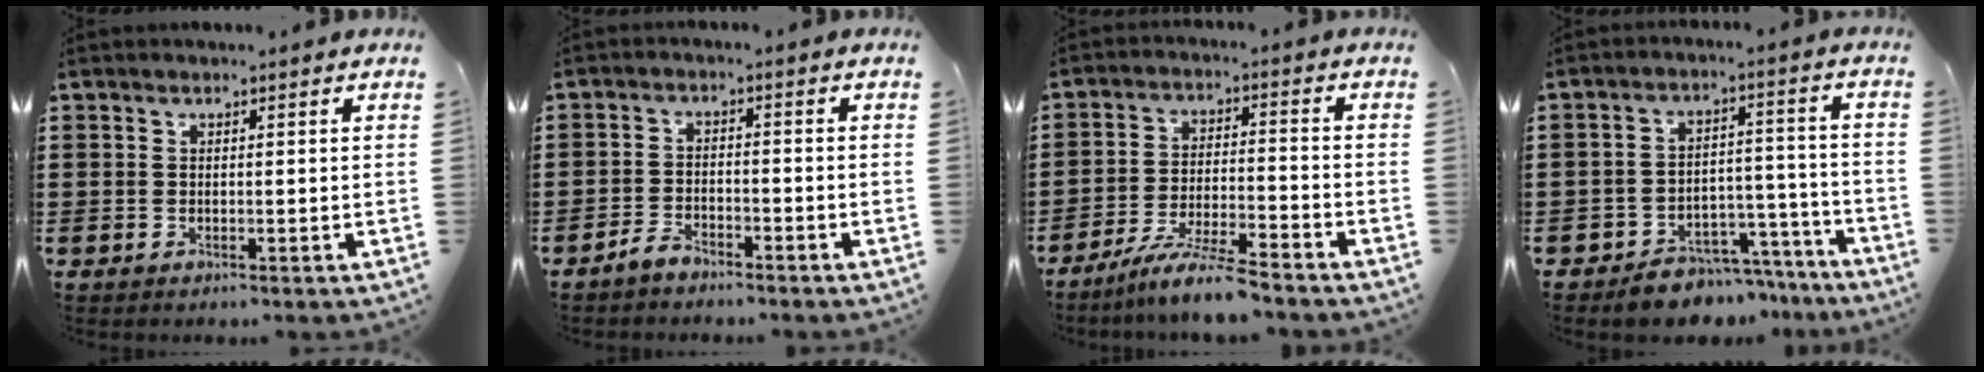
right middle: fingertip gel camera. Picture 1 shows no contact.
{"total": 2.8, "force": [-2.6, 0.7, 0.6], "torque": [-0.022, 0.005, -0.056]}
{"total": 7.4, "force": [-6.6, -0.2, 3.4], "torque": [-0.068, -0.010, -0.125]}
{"total": 5.9, "force": [-5.5, 1.9, 0.9], "torque": [-0.010, 0.026, -0.107]}